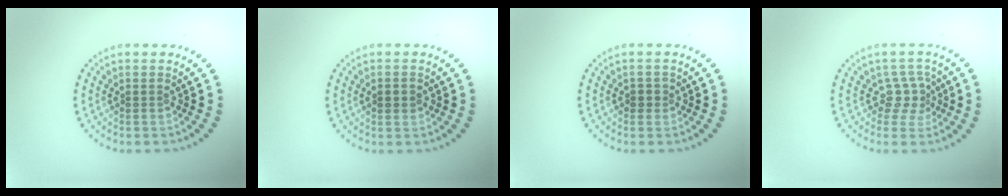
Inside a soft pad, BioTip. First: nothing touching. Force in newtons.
{"total": 1.5, "press": 1.5, "slide": 0.0}
{"total": 1.0, "press": 0.8, "slide": 0.5}
{"total": 2.2, "press": 1.5, "slide": 1.6}